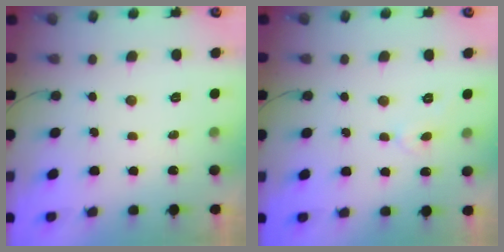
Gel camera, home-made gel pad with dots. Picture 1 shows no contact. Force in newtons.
{"total": 3.6, "press": 3.5, "slide": 0.3}